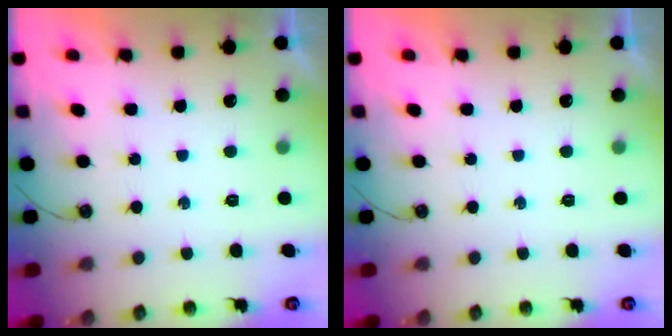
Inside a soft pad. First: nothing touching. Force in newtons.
{"total": 0.0}